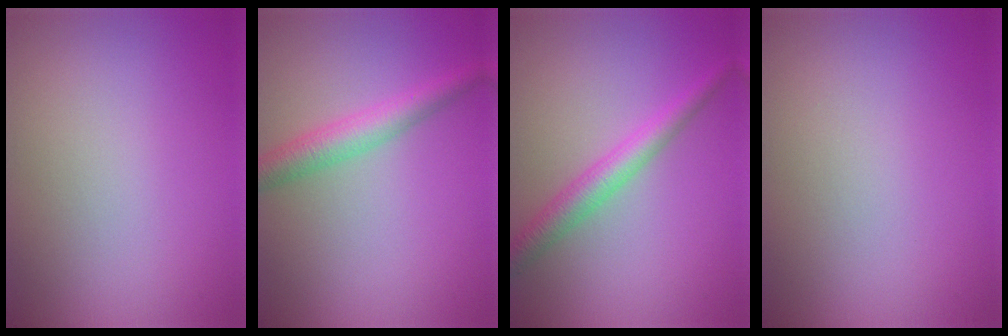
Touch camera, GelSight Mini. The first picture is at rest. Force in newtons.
{"total": 3.5, "press": 3.5, "slide": 0.1}
{"total": 3.3, "press": 3.3, "slide": 0.1}
{"total": 0.0}